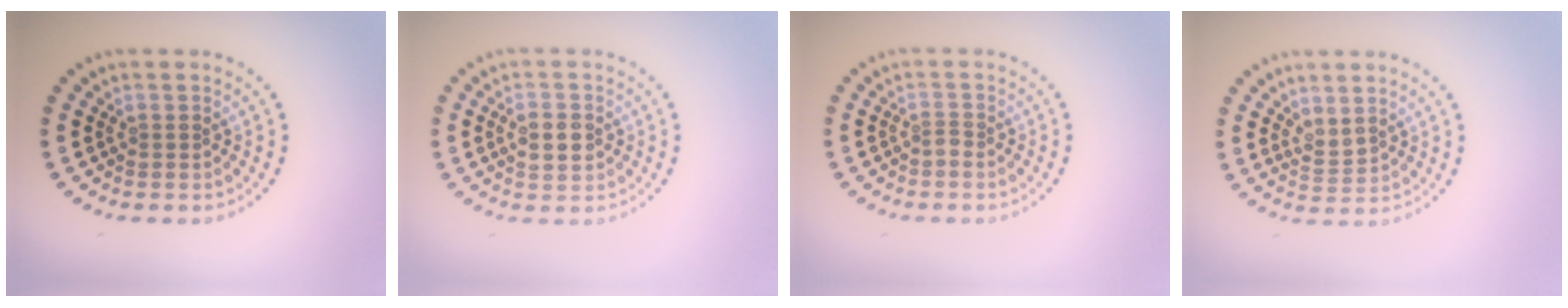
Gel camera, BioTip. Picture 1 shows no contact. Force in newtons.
{"total": 2.6, "press": 2.6, "slide": 0.1}
{"total": 0.8, "press": 0.5, "slide": 0.6}
{"total": 1.4, "press": 1.1, "slide": 0.8}